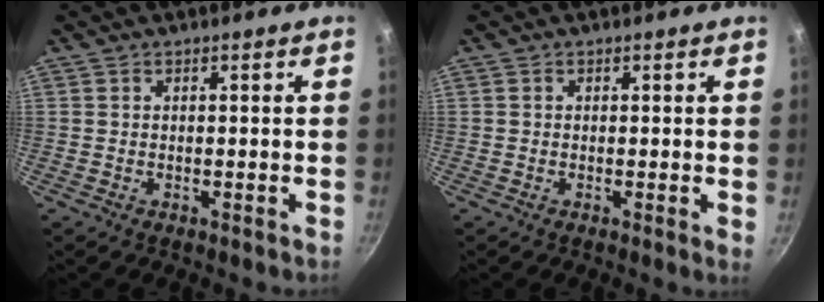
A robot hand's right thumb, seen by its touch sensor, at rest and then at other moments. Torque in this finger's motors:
{"motor_torque": [-0.35, -0.36, -0.34, 0.08, 0.04]}